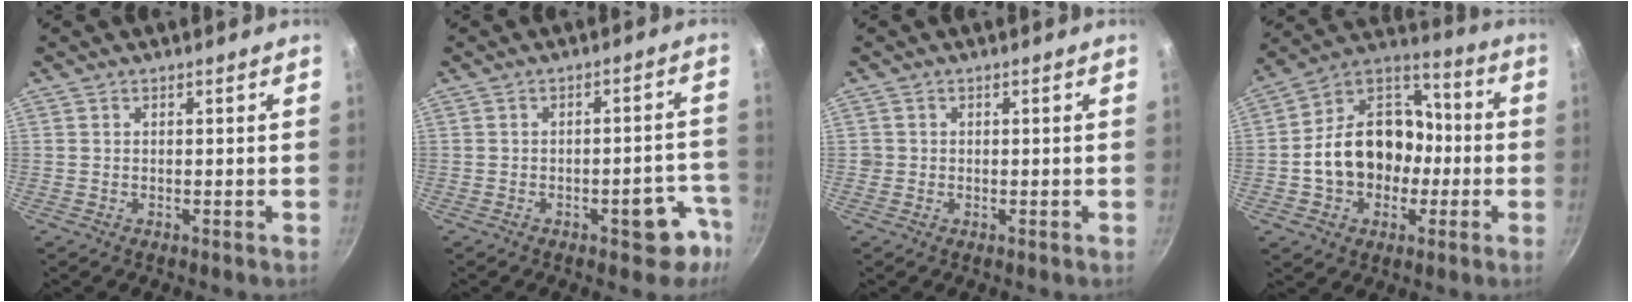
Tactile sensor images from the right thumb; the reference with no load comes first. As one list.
[{"total": 7.7, "force": [-4.1, 3.7, 5.4], "torque": [-0.019, 0.042, -0.042]}, {"total": 0.9, "force": [-0.1, 0.9, 0.2], "torque": [0.000, 0.002, -0.003]}, {"total": 18.5, "force": [-2.6, 14.5, 11.1], "torque": [-0.153, 0.056, -0.051]}]